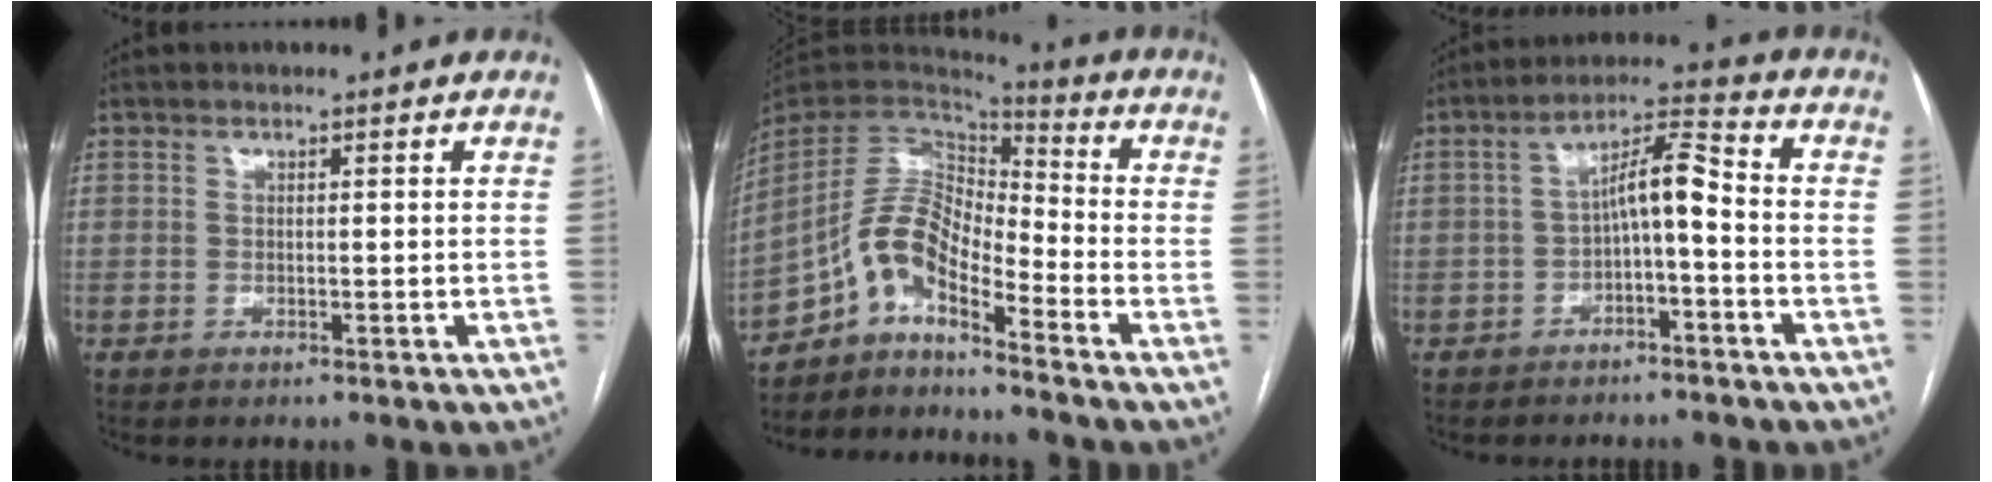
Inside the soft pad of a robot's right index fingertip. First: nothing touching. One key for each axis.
{"total": 10.2, "fx": -6.9, "fy": 2.8, "fz": 6.9, "tx": -0.139, "ty": 0.026, "tz": -0.129}
{"total": 7.1, "fx": -1.7, "fy": 1.5, "fz": 6.7, "tx": -0.115, "ty": 0.032, "tz": -0.029}